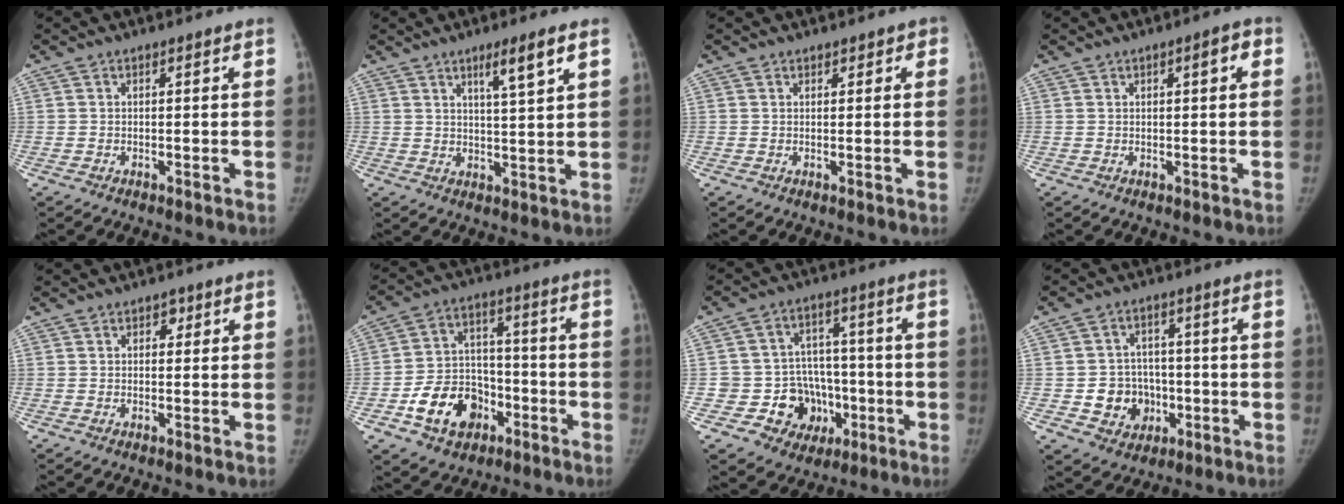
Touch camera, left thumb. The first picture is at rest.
{"total": 5.7, "force": [3.2, 0.2, 4.7], "torque": [-0.077, -0.023, 0.055]}
{"total": 1.3, "force": [0.7, 1.0, 0.4], "torque": [0.017, 0.000, 0.004]}
{"total": 2.5, "force": [0.7, 0.8, 2.3], "torque": [-0.026, 0.006, 0.006]}
{"total": 1.8, "force": [0.9, 1.3, 0.9], "torque": [0.002, -0.001, 0.008]}
{"total": 13.6, "force": [-6.1, 10.1, 6.7], "torque": [-0.077, 0.048, -0.099]}
{"total": 11.9, "force": [-3.7, 10.6, 3.9], "torque": [-0.003, 0.043, -0.046]}
{"total": 8.8, "force": [-2.0, 7.9, 3.3], "torque": [-0.011, 0.016, -0.025]}